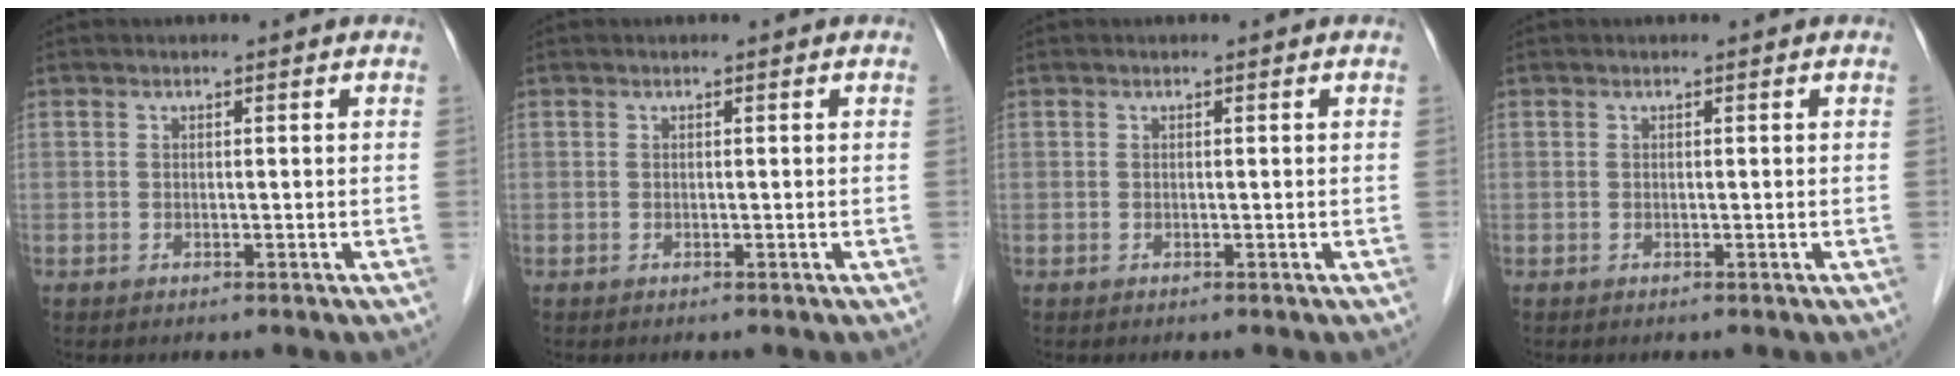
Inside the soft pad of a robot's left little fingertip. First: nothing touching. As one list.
[{"total": 0.0}, {"total": 0.0}, {"total": 0.0}]